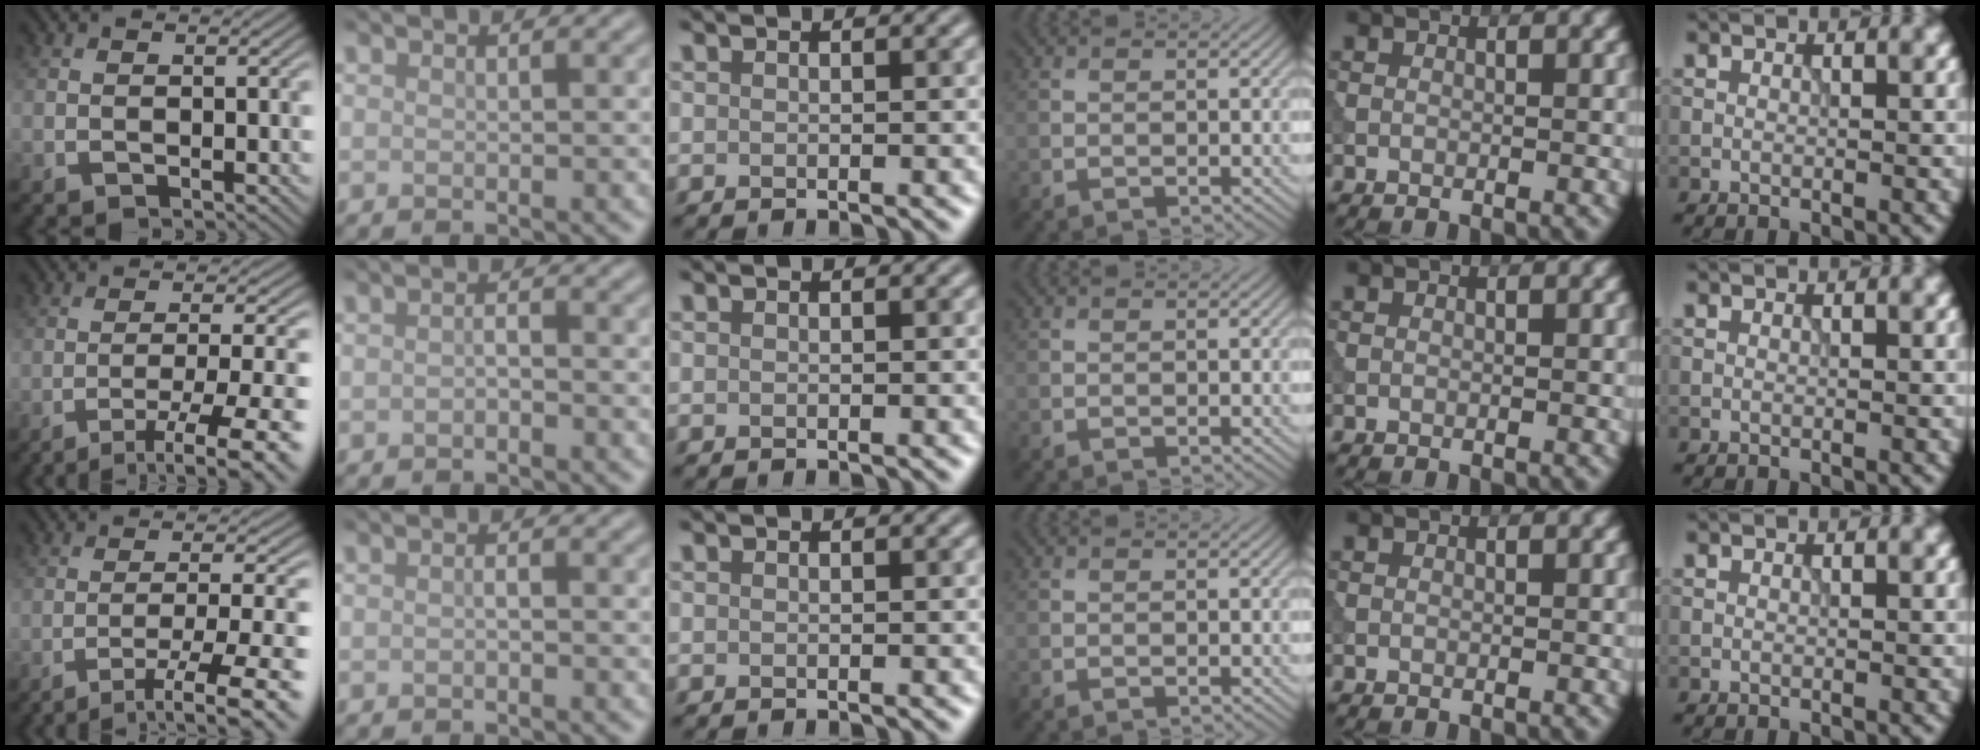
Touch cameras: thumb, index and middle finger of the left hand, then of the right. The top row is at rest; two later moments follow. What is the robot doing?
{"motion": "extract", "object": "tissue"}